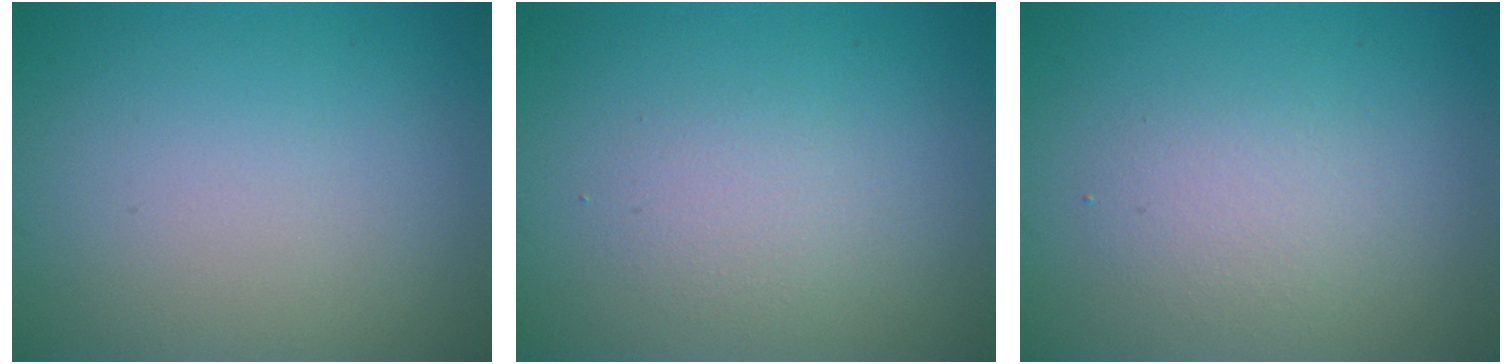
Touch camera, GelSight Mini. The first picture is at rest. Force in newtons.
{"total": 1.6, "press": 1.6, "slide": 0.0}
{"total": 2.3, "press": 2.3, "slide": 0.1}